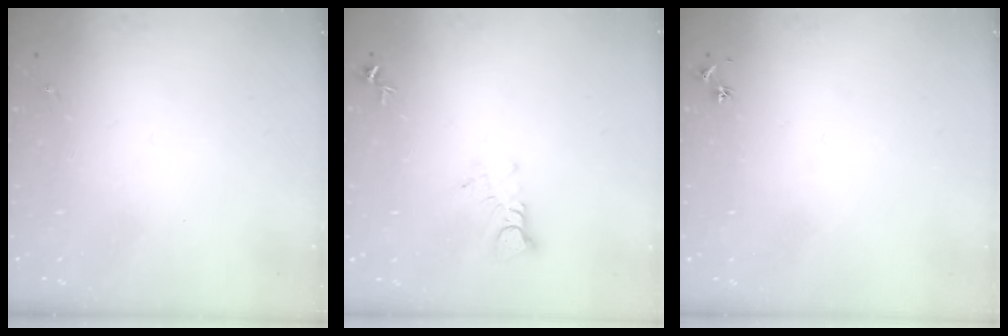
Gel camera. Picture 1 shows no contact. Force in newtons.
{"total": 4.2, "press": 4.2, "slide": 0.5}
{"total": 2.9, "press": 2.8, "slide": 0.3}